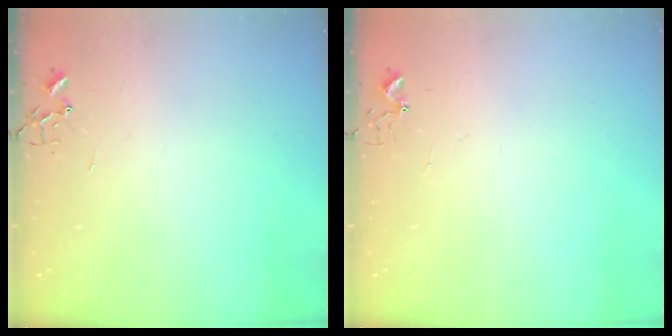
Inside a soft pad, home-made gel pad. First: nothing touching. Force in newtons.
{"total": 2.7, "press": 2.7, "slide": 0.3}